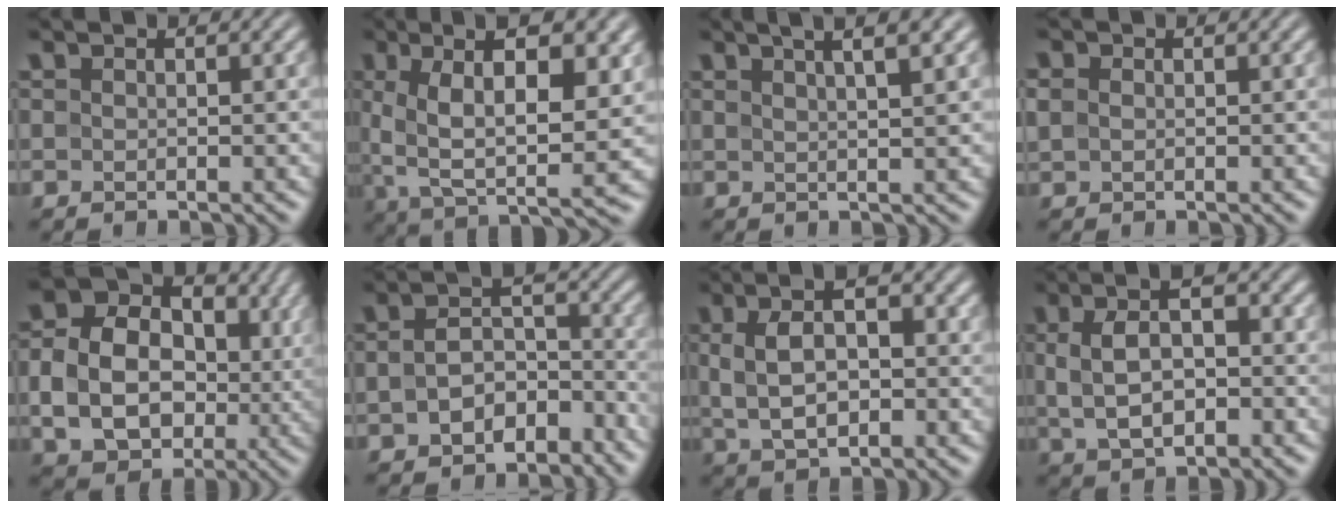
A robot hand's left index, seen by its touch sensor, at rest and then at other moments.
{"total": 11.6, "force": [2.1, 4.7, 10.4], "torque": [-0.190, -0.011, 0.037]}
{"total": 6.5, "force": [3.8, 2.3, 4.7], "torque": [-0.034, 0.037, 0.025]}
{"total": 1.2, "force": [0.2, 1.0, 0.6], "torque": [-0.012, 0.001, 0.005]}
{"total": 11.8, "force": [0.1, 9.3, 7.2], "torque": [-0.137, -0.004, 0.006]}
{"total": 5.2, "force": [-2.2, 3.3, 3.4], "torque": [-0.054, 0.000, -0.043]}
{"total": 6.5, "force": [0.8, 3.5, 5.4], "torque": [-0.090, 0.008, 0.009]}
{"total": 6.0, "force": [0.3, 3.3, 5.0], "torque": [-0.087, 0.008, 0.000]}